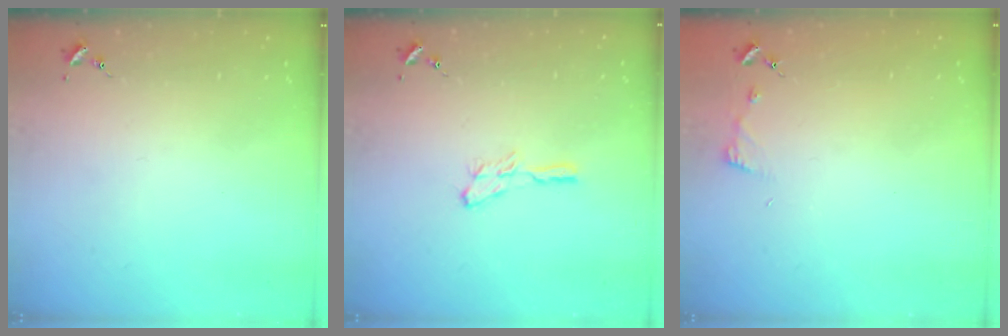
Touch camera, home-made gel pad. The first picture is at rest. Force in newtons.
{"total": 4.7, "press": 4.7, "slide": 0.7}
{"total": 2.9, "press": 2.9, "slide": 0.3}